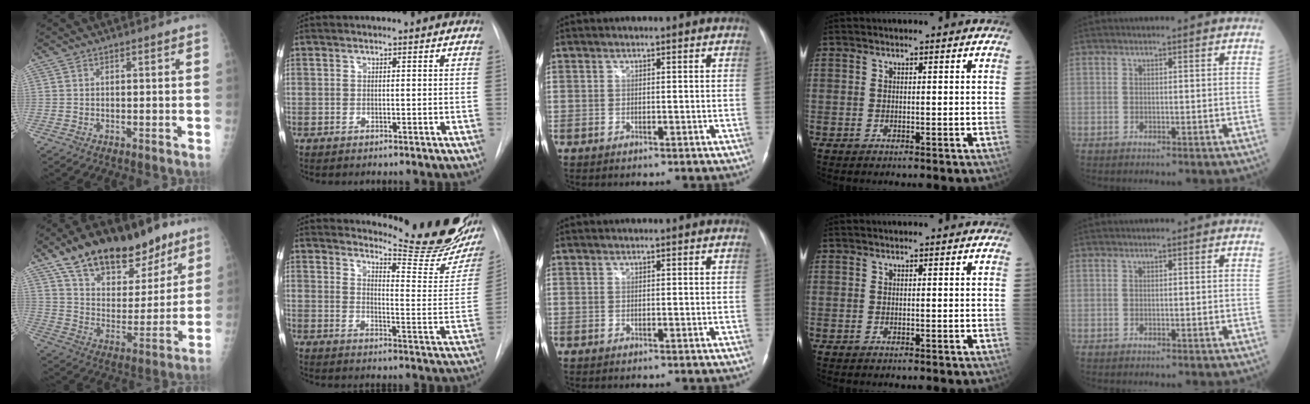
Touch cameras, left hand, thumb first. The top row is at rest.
{"thumb": {"total": 24.4, "force": [15.9, 12.4, 13.8], "torque": [-0.185, -0.041, 0.260]}, "index": {"total": 18.6, "force": [16.7, 2.0, 7.9], "torque": [-0.103, -0.105, 0.197]}}